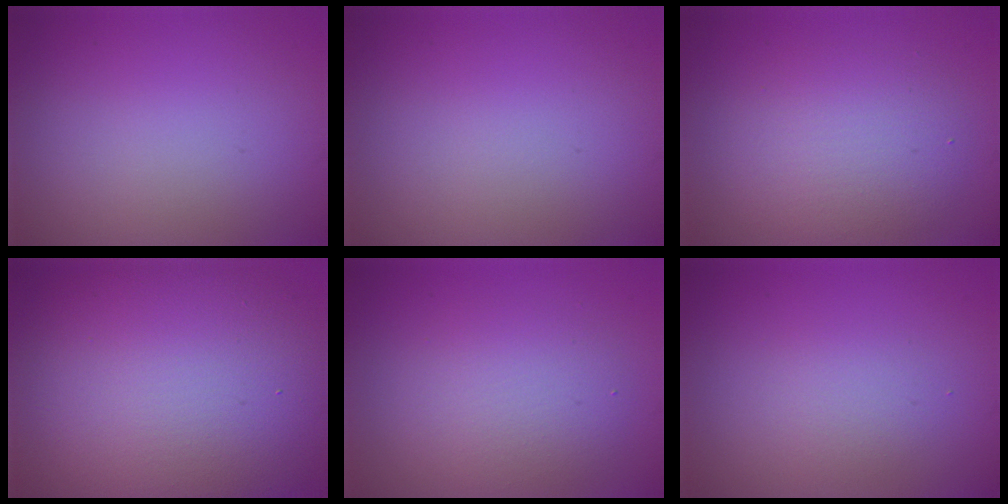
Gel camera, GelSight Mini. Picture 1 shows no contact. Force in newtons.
{"total": 0.0}
{"total": 4.2, "press": 4.2, "slide": 0.1}
{"total": 14.6, "press": 14.6, "slide": 0.8}
{"total": 3.8, "press": 3.7, "slide": 0.3}
{"total": 1.7, "press": 1.7, "slide": 0.2}